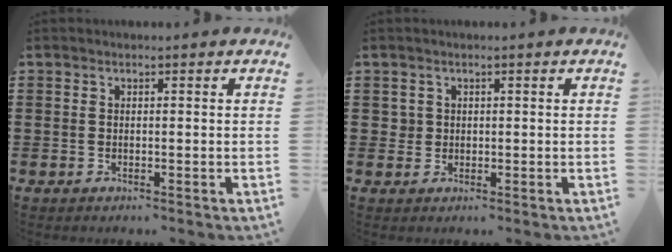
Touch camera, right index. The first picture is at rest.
{"total": 1.4, "force": [0.3, 1.3, 0.3], "torque": [-0.010, 0.007, 0.006]}